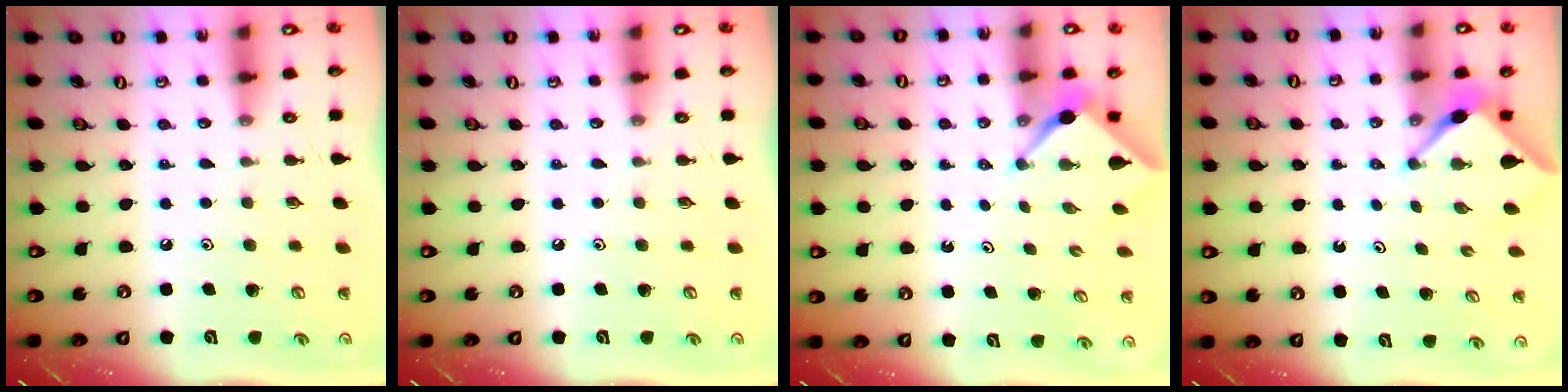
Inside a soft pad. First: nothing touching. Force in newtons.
{"total": 0.0}
{"total": 2.4, "press": 2.4, "slide": 0.2}
{"total": 3.8, "press": 3.8, "slide": 0.3}